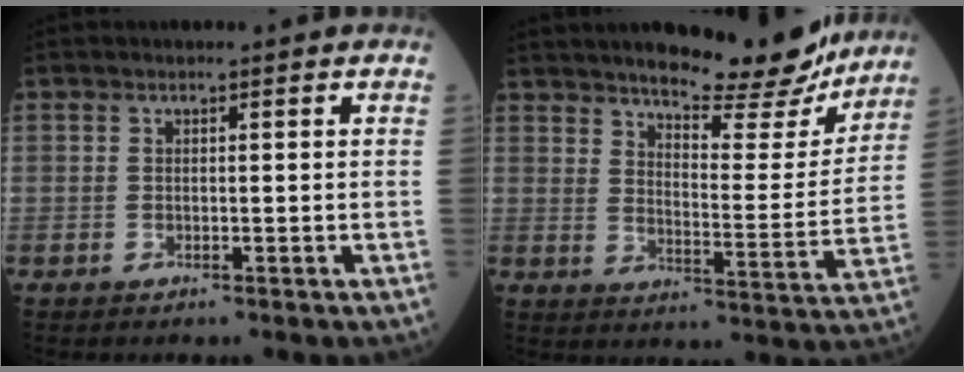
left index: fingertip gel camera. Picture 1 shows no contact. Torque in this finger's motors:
{"motor_torque": [1.00, -1.14, 0.23, -0.03]}